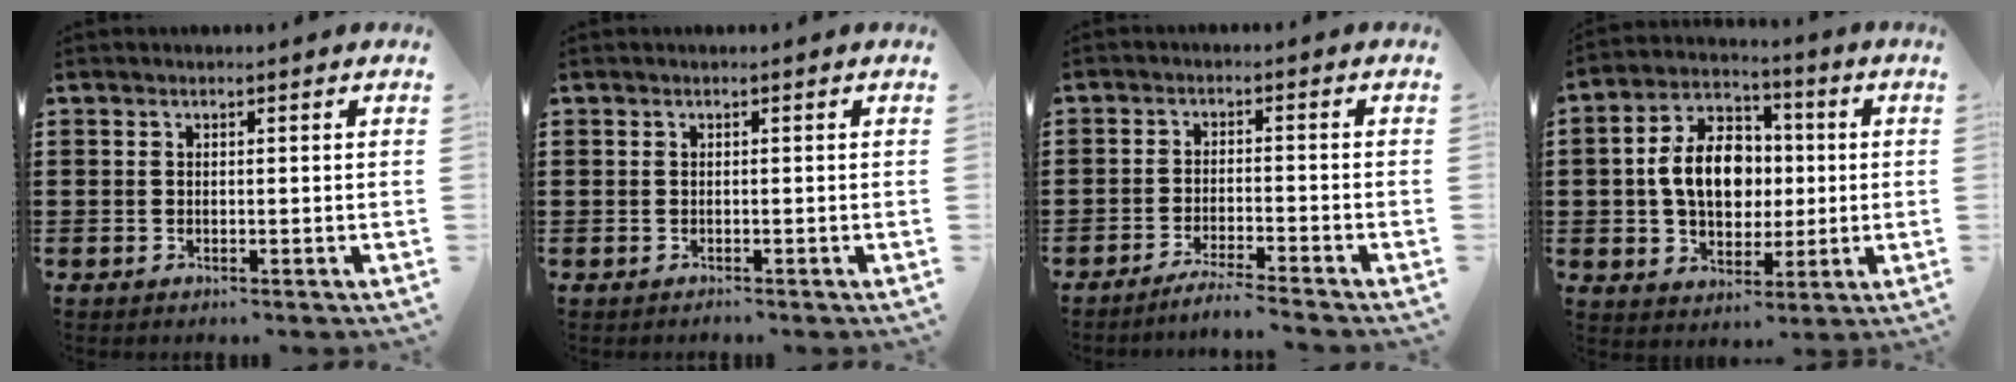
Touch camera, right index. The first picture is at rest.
{"total": 0.0}
{"total": 3.1, "force": [-3.0, -0.4, 0.9], "torque": [-0.017, -0.002, -0.059]}
{"total": 10.6, "force": [0.1, 7.6, 7.4], "torque": [-0.156, 0.017, -0.003]}